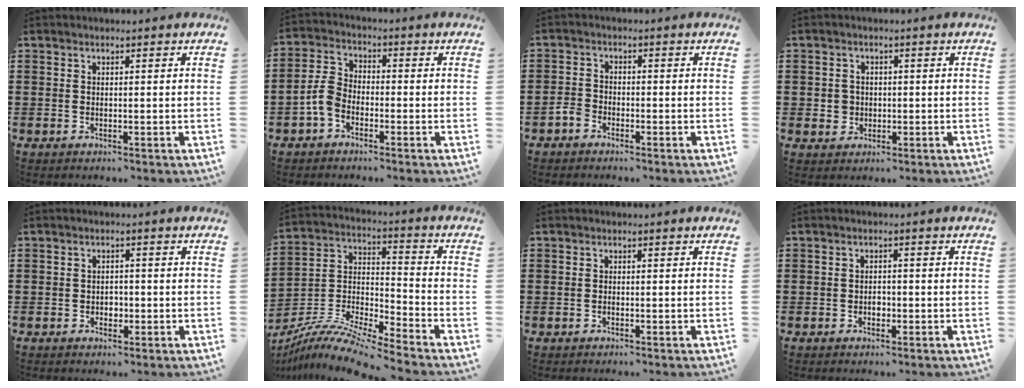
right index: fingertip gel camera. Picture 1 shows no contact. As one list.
[{"total": 4.7, "force": [-2.2, 2.9, 3.0], "torque": [-0.090, -0.001, -0.050]}, {"total": 2.3, "force": [-1.8, 1.1, 0.7], "torque": [-0.024, 0.001, -0.039]}, {"total": 2.8, "force": [-0.4, 2.7, 0.6], "torque": [-0.022, 0.007, -0.011]}, {"total": 1.5, "force": [-0.4, 1.2, 0.9], "torque": [-0.020, 0.001, -0.009]}, {"total": 9.3, "force": [-8.5, 0.7, 3.6], "torque": [-0.079, 0.003, -0.174]}, {"total": 0.5, "force": [-0.3, 0.4, 0.1], "torque": [-0.003, 0.001, -0.007]}, {"total": 1.3, "force": [-0.4, 0.9, 0.9], "torque": [-0.019, 0.000, -0.008]}]